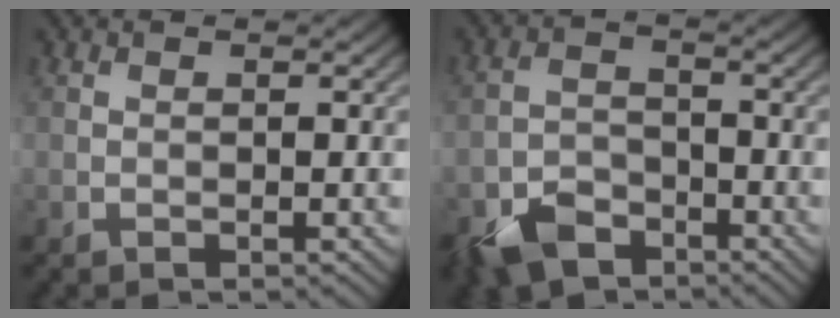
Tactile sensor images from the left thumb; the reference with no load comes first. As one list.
[{"total": 6.2, "force": [-4.3, 3.5, 2.6], "torque": [-0.056, -0.007, -0.091]}]